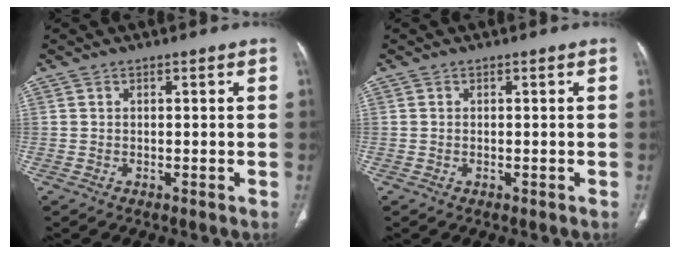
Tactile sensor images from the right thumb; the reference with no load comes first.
{"total": 0.0}